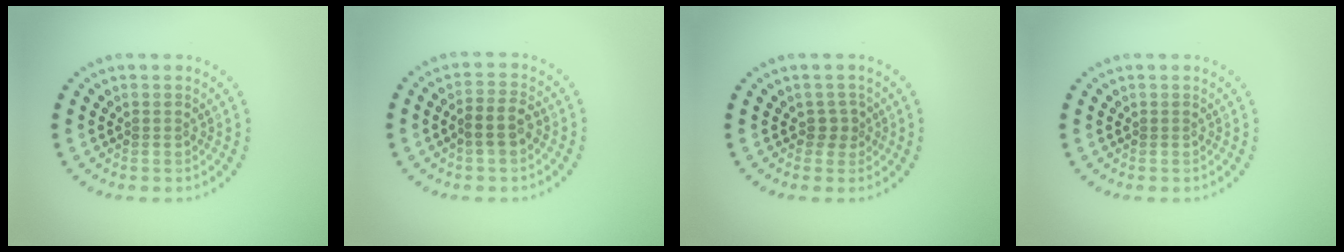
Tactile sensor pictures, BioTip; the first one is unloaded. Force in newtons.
{"total": 2.6, "press": 2.4, "slide": 0.9}
{"total": 1.4, "press": 1.0, "slide": 1.0}
{"total": 0.0}